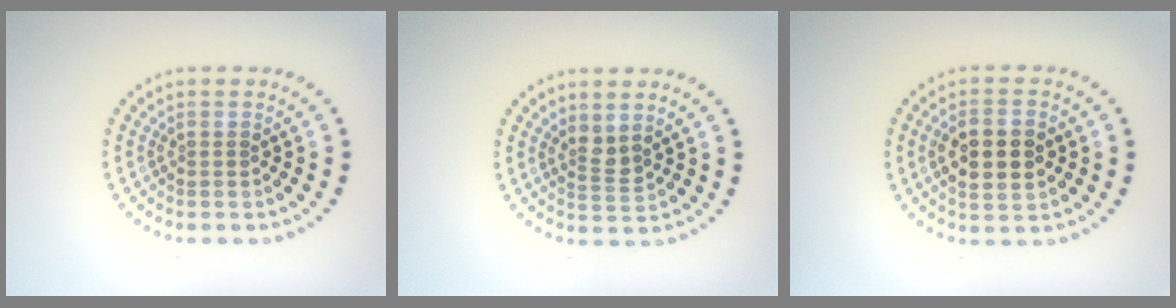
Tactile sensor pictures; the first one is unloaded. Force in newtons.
{"total": 1.7, "press": 1.4, "slide": 1.1}
{"total": 4.1, "press": 4.0, "slide": 0.4}